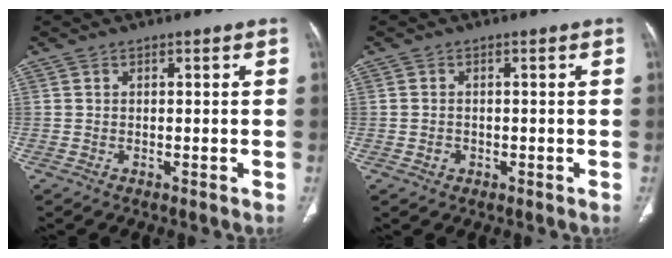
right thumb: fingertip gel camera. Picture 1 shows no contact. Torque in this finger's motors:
{"motor_torque": [-0.28, 0.05, -0.13, 0.55, 0.02]}